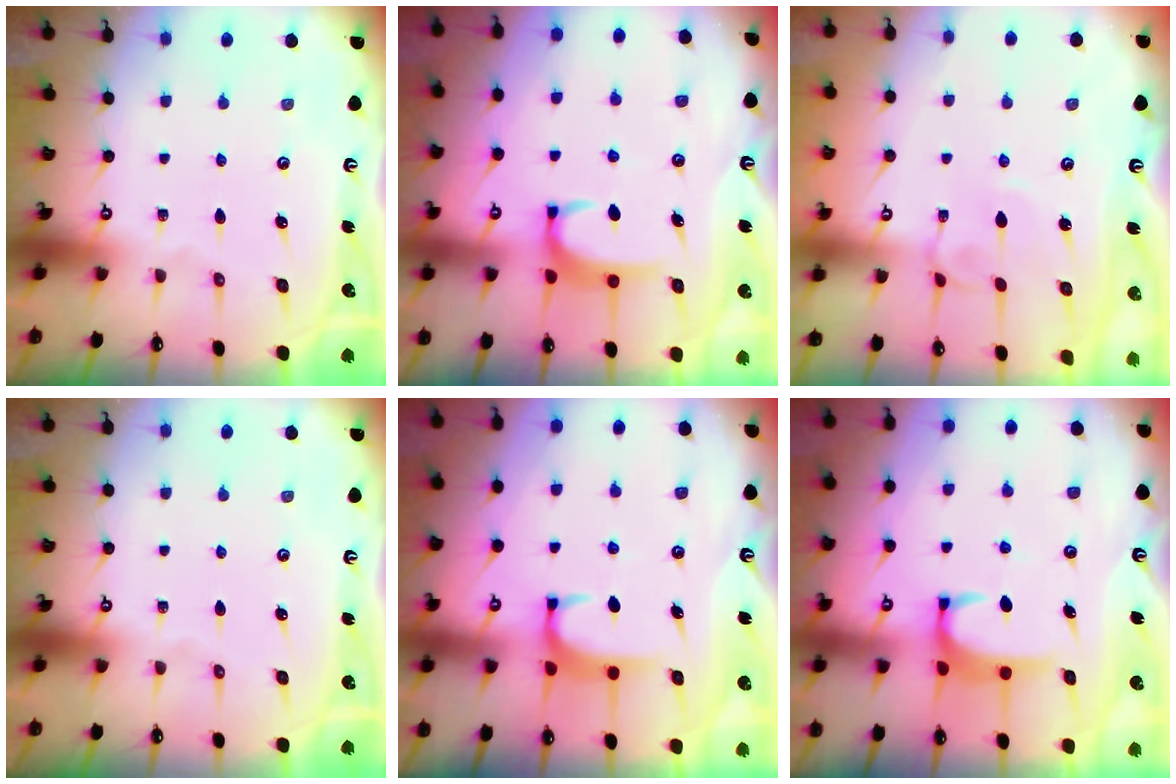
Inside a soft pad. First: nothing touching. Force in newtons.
{"total": 3.4, "press": 3.3, "slide": 0.4}
{"total": 2.5, "press": 2.5, "slide": 0.3}
{"total": 0.0}
{"total": 1.9, "press": 1.9, "slide": 0.5}
{"total": 2.8, "press": 2.8, "slide": 0.3}